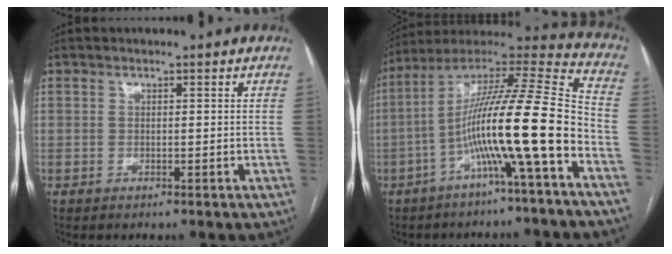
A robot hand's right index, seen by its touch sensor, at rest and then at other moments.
{"total": 18.0, "force": [-6.2, -0.4, 16.9], "torque": [-0.291, 0.014, -0.115]}